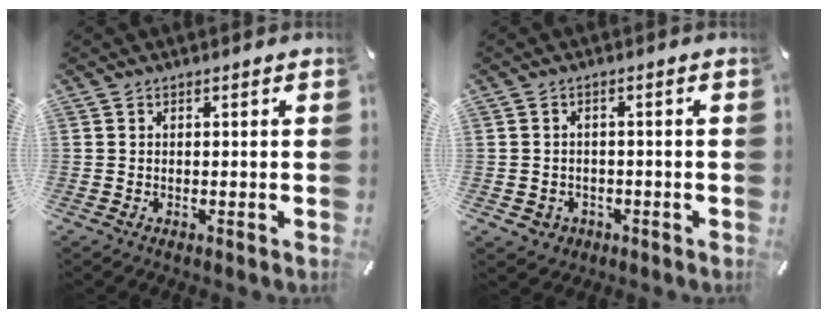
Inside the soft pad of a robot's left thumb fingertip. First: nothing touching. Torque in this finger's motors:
{"motor_torque": [0.09, 0.00, 0.00, 0.00, -0.10]}